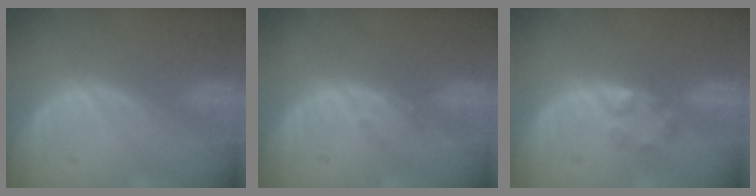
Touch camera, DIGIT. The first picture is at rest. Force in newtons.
{"total": 1.2, "press": 1.2, "slide": 0.3}
{"total": 2.2, "press": 2.2, "slide": 0.2}